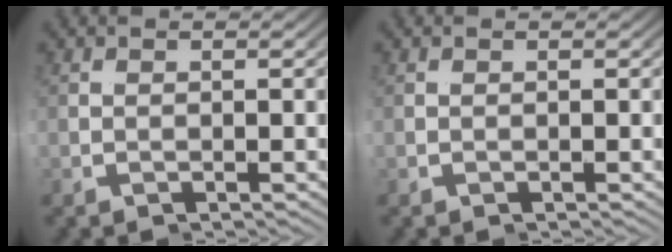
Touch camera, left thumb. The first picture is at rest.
{"total": 0.0}